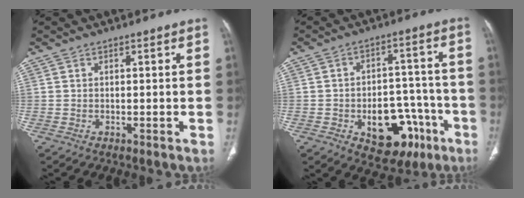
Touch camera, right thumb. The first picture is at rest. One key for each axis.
{"total": 14.9, "fx": -6.1, "fy": 9.4, "fz": 9.8, "tx": -0.087, "ty": 0.049, "tz": -0.073}